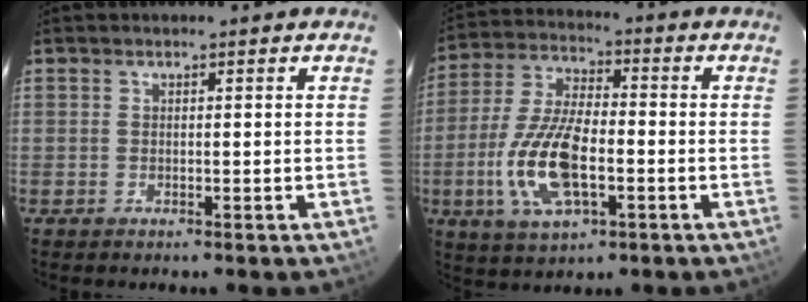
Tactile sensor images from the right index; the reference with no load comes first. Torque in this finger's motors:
{"motor_torque": [1.92, -0.22, 0.46, 0.16]}